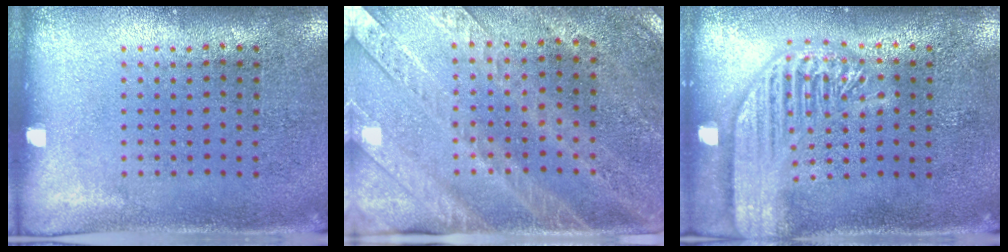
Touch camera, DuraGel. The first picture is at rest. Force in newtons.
{"total": 3.0, "press": 2.6, "slide": 1.4}
{"total": 2.5, "press": 2.5, "slide": 0.2}